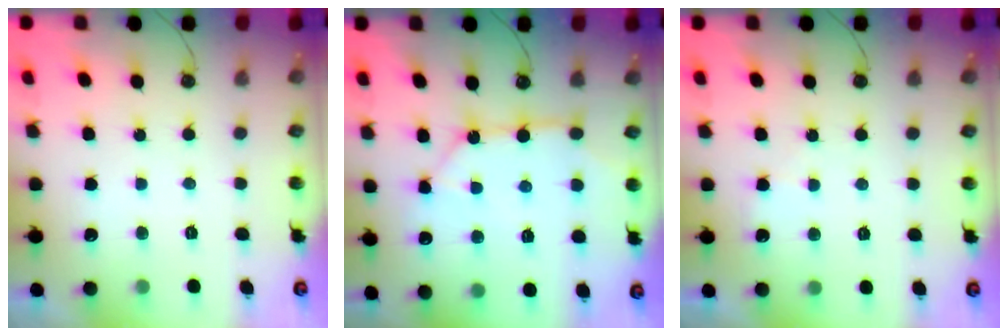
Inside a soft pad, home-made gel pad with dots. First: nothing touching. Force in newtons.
{"total": 12.8, "press": 12.7, "slide": 1.5}
{"total": 3.3, "press": 3.2, "slide": 0.4}